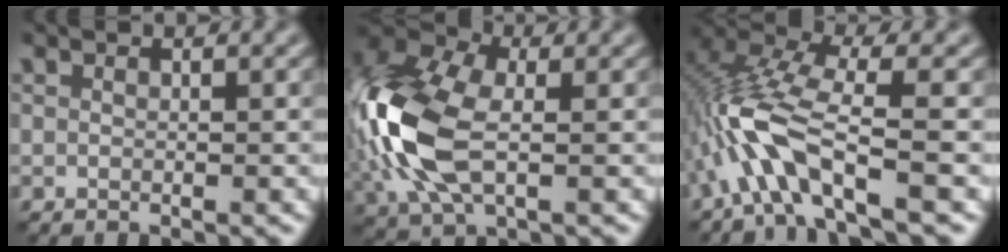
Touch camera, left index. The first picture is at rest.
{"total": 11.5, "force": [-1.4, 6.7, 9.3], "torque": [-0.236, 0.005, -0.041]}
{"total": 6.1, "force": [-2.9, 1.2, 5.2], "torque": [-0.115, 0.014, -0.063]}